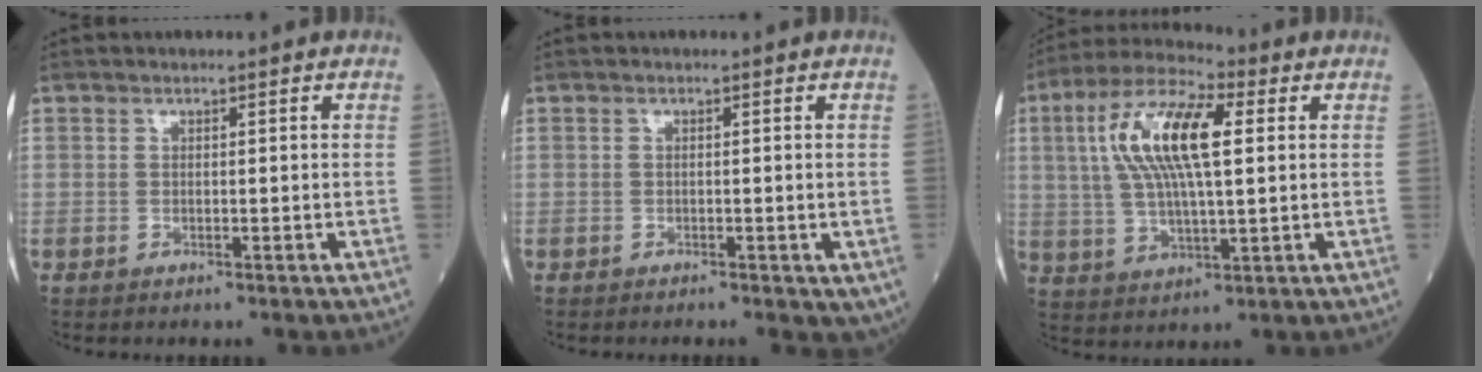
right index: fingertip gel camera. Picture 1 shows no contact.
{"total": 2.6, "force": [-1.2, 1.1, 2.1], "torque": [-0.014, -0.003, -0.019]}
{"total": 13.9, "force": [3.1, 3.8, 13.0], "torque": [-0.267, 0.023, 0.053]}